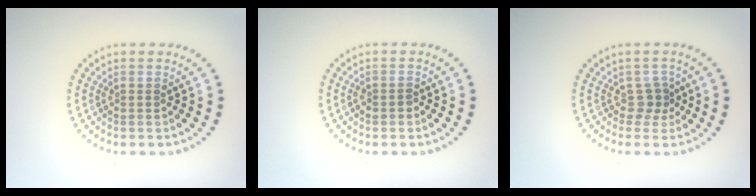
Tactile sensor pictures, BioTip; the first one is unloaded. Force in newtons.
{"total": 0.8, "press": 0.7, "slide": 0.4}
{"total": 1.6, "press": 1.1, "slide": 1.2}